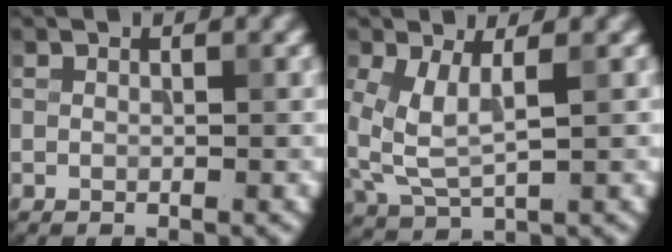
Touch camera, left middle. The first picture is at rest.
{"total": 4.4, "force": [0.9, 2.1, 3.8], "torque": [-0.097, -0.005, 0.024]}